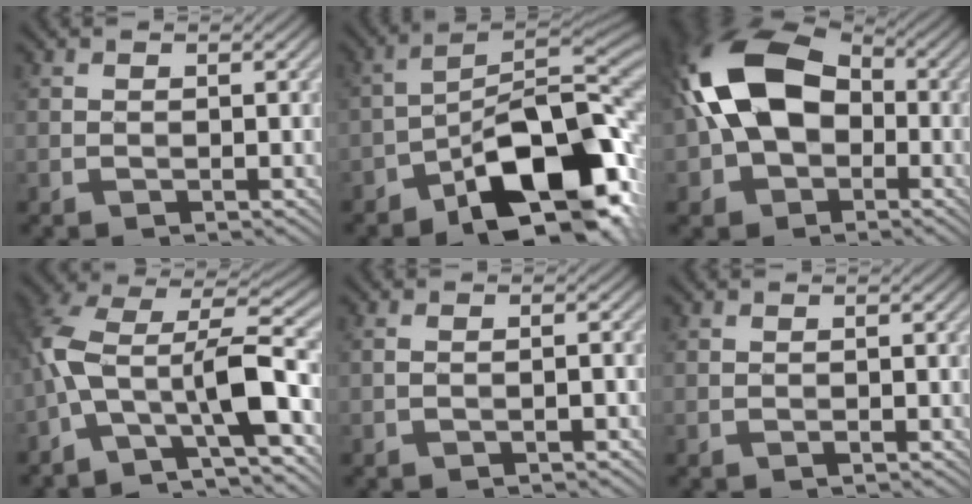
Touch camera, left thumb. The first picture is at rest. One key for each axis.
{"total": 15.6, "fx": -8.3, "fy": 6.4, "fz": 11.5, "tx": -0.157, "ty": -0.010, "tz": -0.151}
{"total": 14.6, "fx": -0.7, "fy": 10.0, "fz": 10.6, "tx": -0.232, "ty": 0.017, "tz": -0.033}
{"total": 12.1, "fx": -3.5, "fy": 5.2, "fz": 10.4, "tx": -0.209, "ty": 0.014, "tz": -0.076}
{"total": 1.1, "fx": -0.7, "fy": 0.2, "fz": 0.7, "tx": -0.013, "ty": 0.005, "tz": -0.015}
{"total": 0.0}